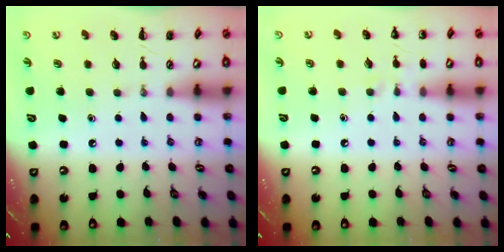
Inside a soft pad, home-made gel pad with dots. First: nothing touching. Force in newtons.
{"total": 5.5, "press": 5.2, "slide": 1.8}